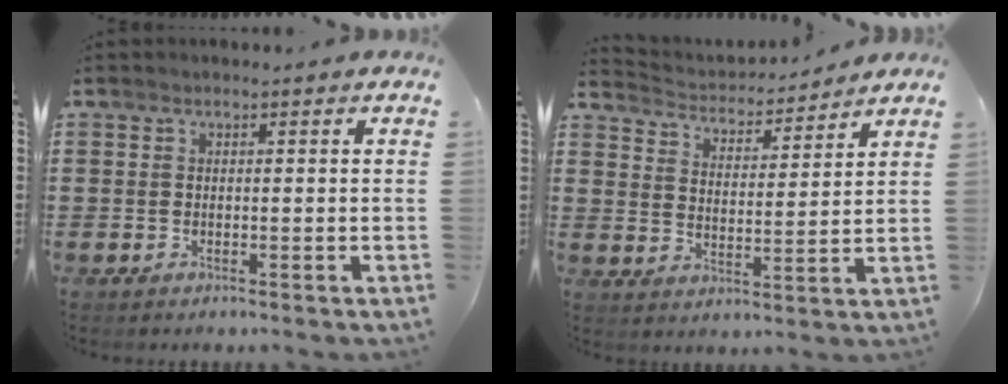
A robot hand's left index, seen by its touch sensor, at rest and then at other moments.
{"total": 3.3, "force": [3.3, 0.4, 0.0], "torque": [-0.022, -0.028, 0.051]}